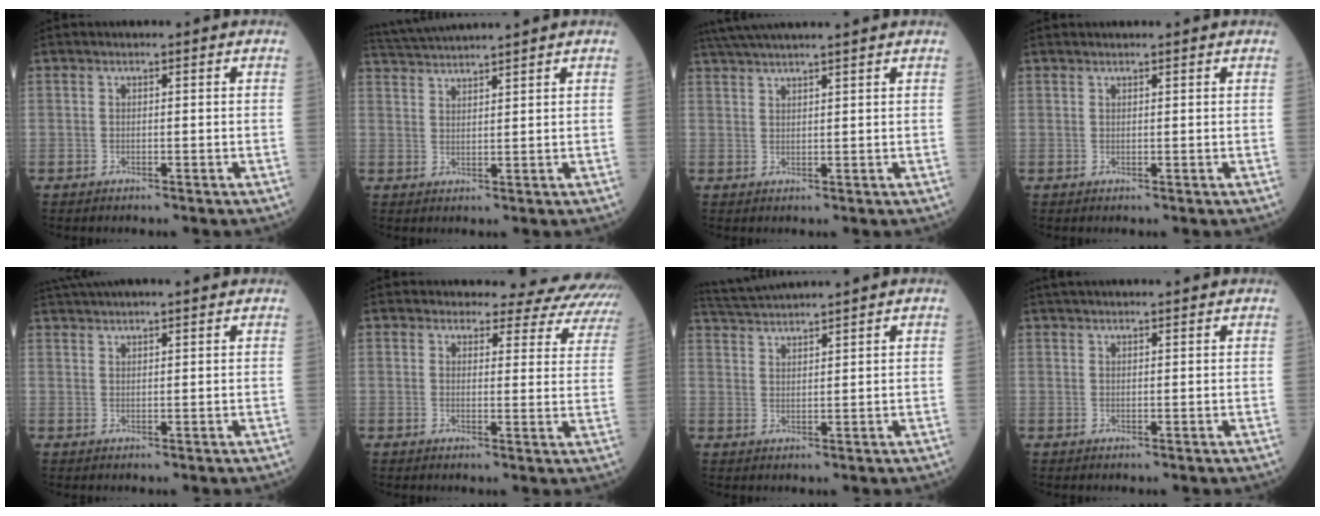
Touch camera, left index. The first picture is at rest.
{"total": 6.9, "force": [6.5, -1.5, 1.8], "torque": [-0.036, 0.025, 0.114]}
{"total": 9.9, "force": [8.7, -0.8, 4.6], "torque": [-0.080, 0.034, 0.130]}
{"total": 2.0, "force": [1.9, 0.0, 0.5], "torque": [-0.006, 0.018, 0.027]}
{"total": 9.9, "force": [8.9, 0.5, 4.2], "torque": [-0.073, 0.032, 0.126]}
{"total": 11.7, "force": [11.0, 3.5, 1.7], "torque": [0.012, -0.048, 0.085]}
{"total": 7.3, "force": [6.9, -1.4, 1.9], "torque": [-0.042, 0.026, 0.121]}
{"total": 8.1, "force": [7.5, 0.6, 3.2], "torque": [-0.043, 0.035, 0.097]}